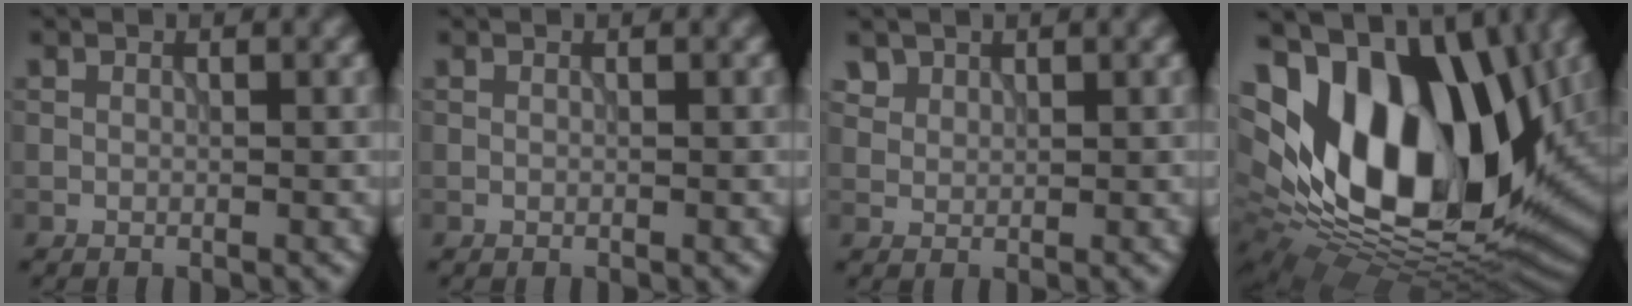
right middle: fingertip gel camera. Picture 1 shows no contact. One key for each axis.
{"total": 0.0}
{"total": 2.1, "fx": 1.5, "fy": 1.3, "fz": 0.6, "tx": -0.025, "ty": -0.010, "tz": 0.046}
{"total": 17.6, "fx": 3.1, "fy": 11.1, "fz": 13.3, "tx": -0.231, "ty": 0.015, "tz": 0.039}